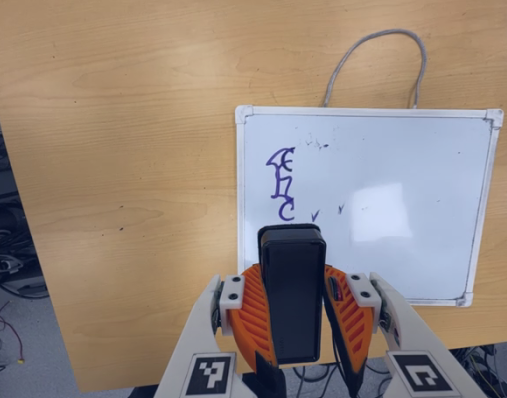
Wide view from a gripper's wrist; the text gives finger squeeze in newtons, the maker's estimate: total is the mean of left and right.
{"total": 7.1, "left": 6.4, "right": 7.8}